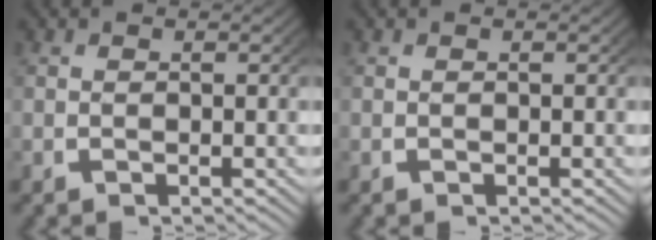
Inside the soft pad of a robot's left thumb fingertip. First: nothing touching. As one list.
[{"total": 0.0}]